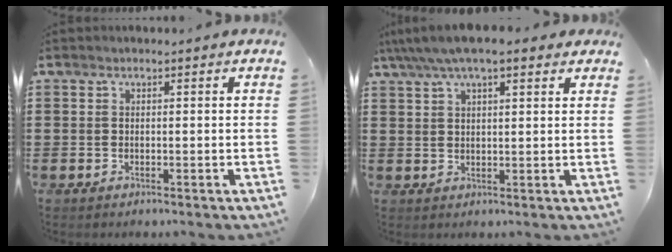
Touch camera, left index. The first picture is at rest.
{"total": 5.6, "force": [4.2, 1.2, 3.5], "torque": [-0.078, 0.000, 0.075]}